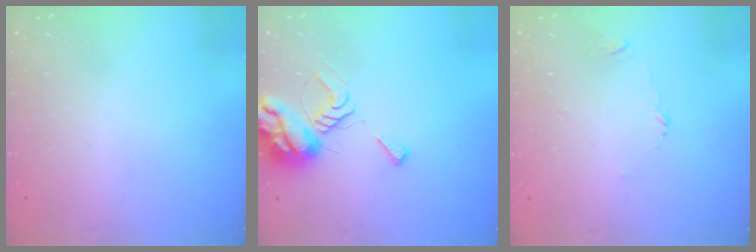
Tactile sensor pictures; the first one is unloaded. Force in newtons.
{"total": 9.3, "press": 9.3, "slide": 0.9}
{"total": 3.0, "press": 3.0, "slide": 0.5}